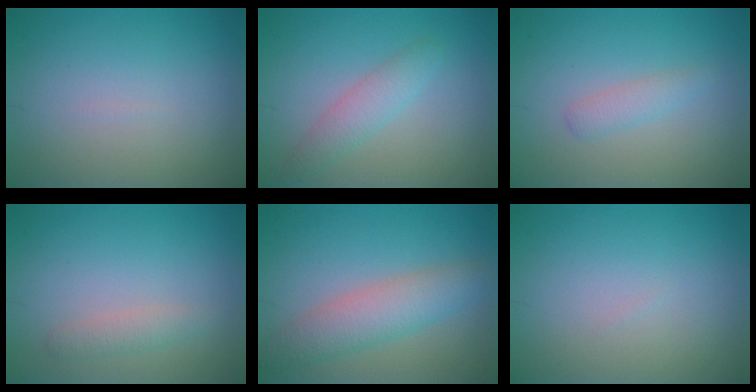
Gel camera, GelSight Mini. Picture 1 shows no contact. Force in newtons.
{"total": 2.4, "press": 2.4, "slide": 0.1}
{"total": 1.4, "press": 1.4, "slide": 0.0}
{"total": 1.4, "press": 1.4, "slide": 0.0}
{"total": 4.3, "press": 4.3, "slide": 0.1}
{"total": 0.0}